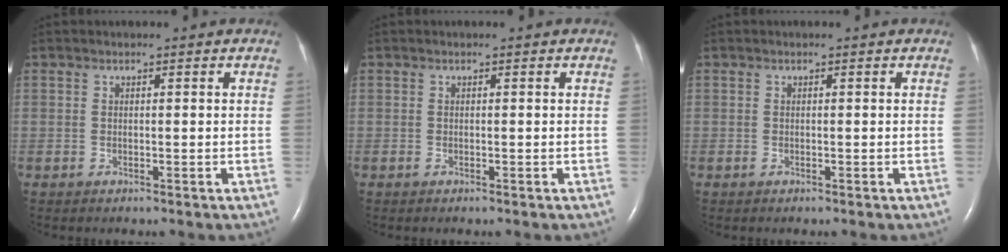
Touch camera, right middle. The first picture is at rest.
{"total": 0.0}
{"total": 0.0}